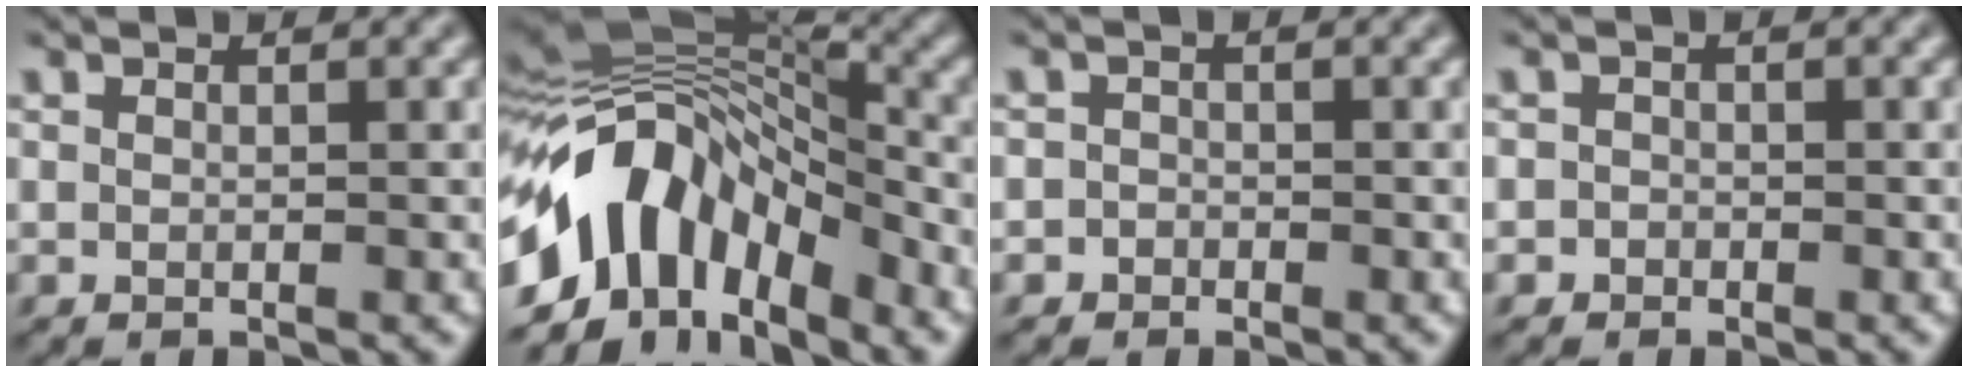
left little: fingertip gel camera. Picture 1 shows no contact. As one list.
[{"total": 12.4, "force": [-5.3, 7.3, 8.5], "torque": [-0.146, 0.025, -0.101]}, {"total": 1.5, "force": [-0.6, 1.4, 0.0], "torque": [0.021, 0.009, -0.024]}, {"total": 1.2, "force": [-0.4, 1.1, 0.0], "torque": [0.016, 0.003, -0.017]}]